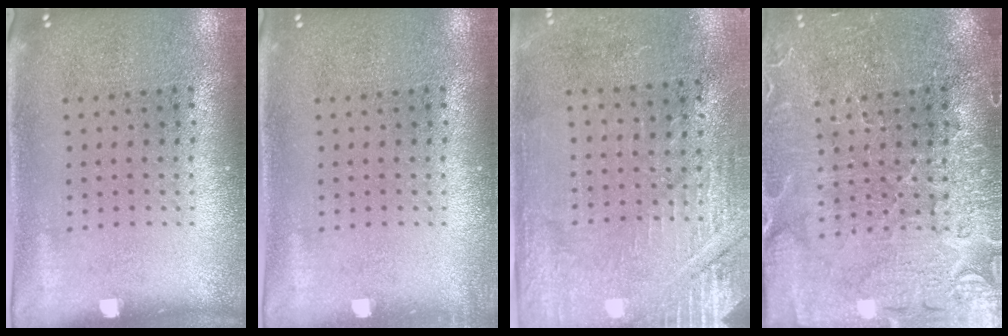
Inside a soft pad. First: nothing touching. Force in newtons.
{"total": 0.5, "press": 0.5, "slide": 0.1}
{"total": 2.9, "press": 2.8, "slide": 0.7}
{"total": 3.5, "press": 3.4, "slide": 1.0}